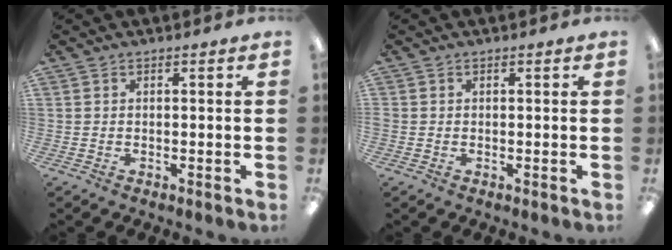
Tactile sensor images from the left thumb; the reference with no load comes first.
{"total": 0.0}